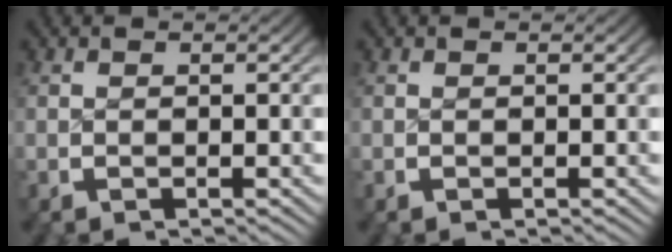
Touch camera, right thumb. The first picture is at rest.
{"total": 0.0}